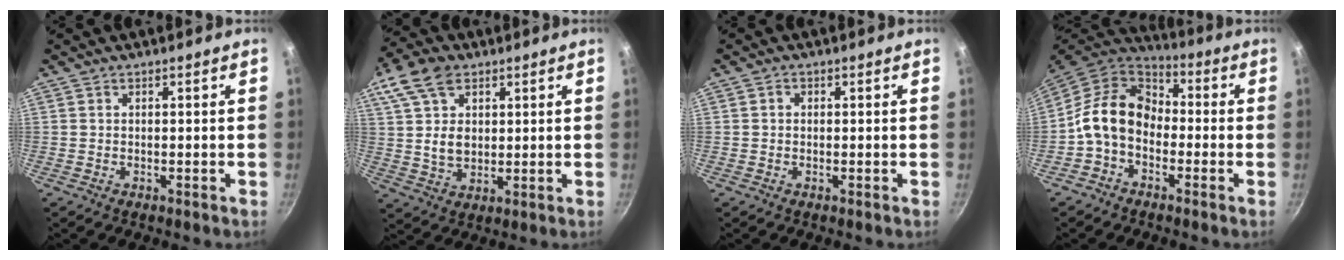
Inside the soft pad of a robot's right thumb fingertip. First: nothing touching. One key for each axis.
{"total": 12.8, "fx": 5.0, "fy": 8.8, "fz": 7.9, "tx": -0.133, "ty": -0.006, "tz": 0.090}
{"total": 0.8, "fx": 0.0, "fy": 0.8, "fz": 0.3, "tx": -0.003, "ty": 0.005, "tz": -0.001}
{"total": 12.9, "fx": -2.1, "fy": 9.7, "fz": 8.3, "tx": -0.118, "ty": 0.040, "tz": -0.062}